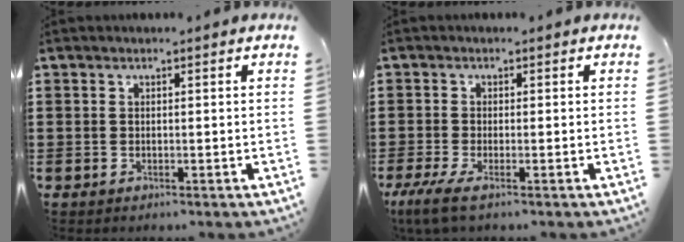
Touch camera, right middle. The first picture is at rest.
{"total": 2.5, "force": [-1.0, 0.2, 2.3], "torque": [-0.056, -0.009, -0.021]}